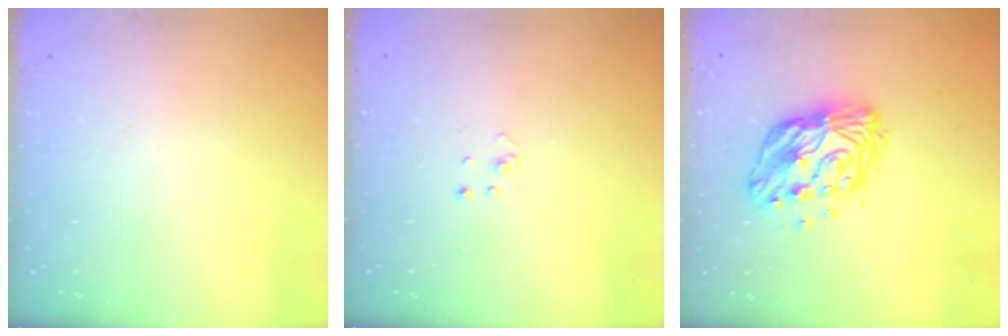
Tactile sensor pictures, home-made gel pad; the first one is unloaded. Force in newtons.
{"total": 1.5, "press": 1.5, "slide": 0.1}
{"total": 13.0, "press": 13.0, "slide": 0.9}